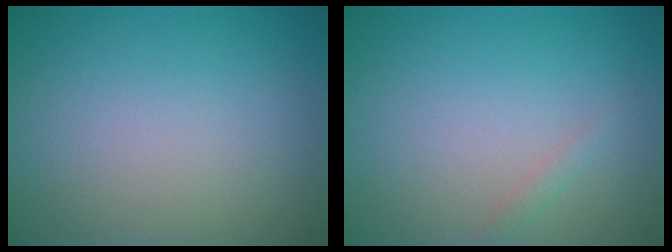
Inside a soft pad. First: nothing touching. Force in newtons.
{"total": 0.7, "press": 0.7, "slide": 0.1}